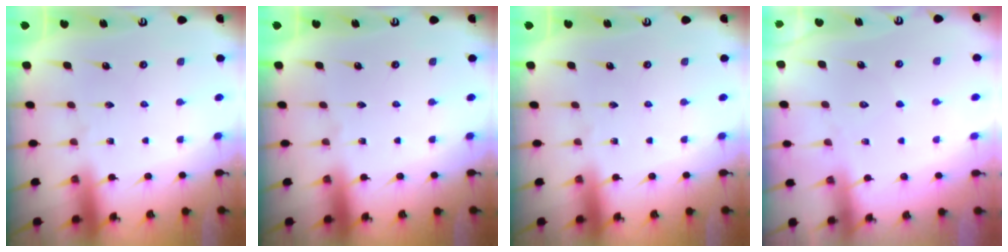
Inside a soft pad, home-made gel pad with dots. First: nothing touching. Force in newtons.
{"total": 0.0}
{"total": 0.0}
{"total": 4.6, "press": 4.6, "slide": 0.6}